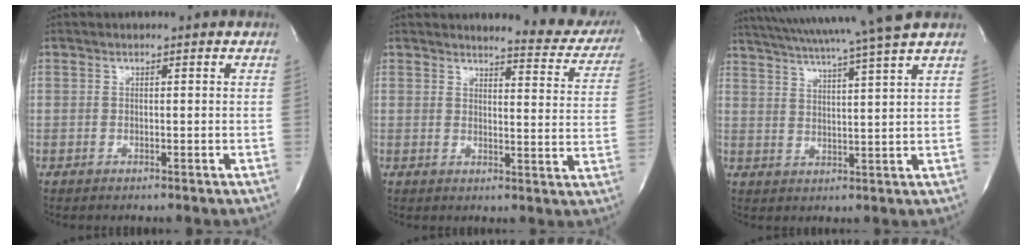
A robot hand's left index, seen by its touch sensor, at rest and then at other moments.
{"total": 10.7, "force": [10.3, 1.8, 2.5], "torque": [-0.009, -0.051, 0.093]}
{"total": 15.1, "force": [13.0, -2.4, 7.4], "torque": [-0.132, -0.015, 0.185]}